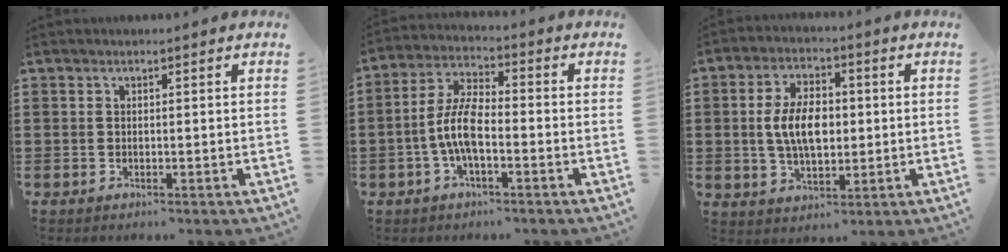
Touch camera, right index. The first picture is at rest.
{"total": 7.3, "force": [-1.9, 2.8, 6.5], "torque": [-0.152, -0.004, -0.043]}
{"total": 7.9, "force": [0.1, 4.5, 6.5], "torque": [-0.130, 0.008, -0.004]}